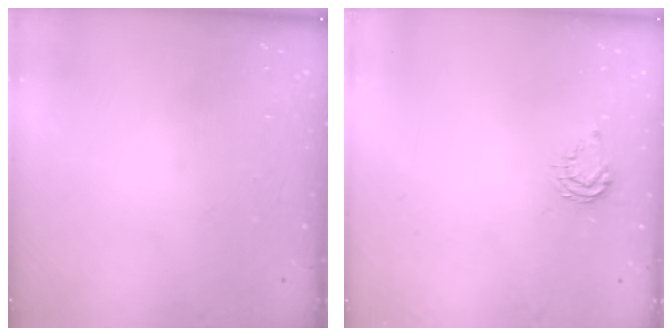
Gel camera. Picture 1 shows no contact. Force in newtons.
{"total": 4.6, "press": 4.5, "slide": 0.6}